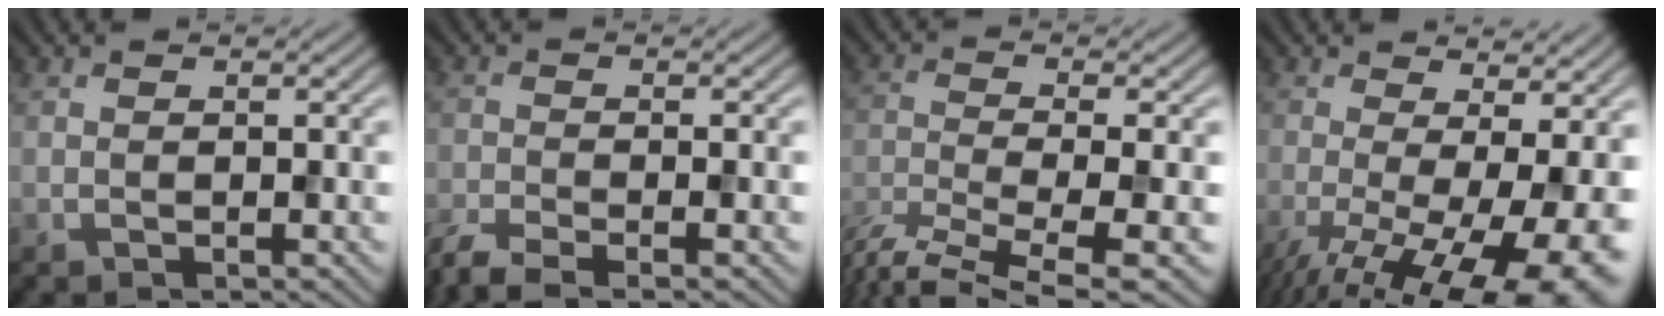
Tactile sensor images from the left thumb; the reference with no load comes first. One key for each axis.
{"total": 4.4, "fx": -3.5, "fy": 0.8, "fz": 2.6, "tx": -0.047, "ty": -0.011, "tz": -0.076}
{"total": 9.0, "fx": -6.6, "fy": 2.0, "fz": 5.7, "tx": -0.120, "ty": -0.022, "tz": -0.117}
{"total": 15.6, "fx": -5.8, "fy": 5.0, "fz": 13.6, "tx": -0.224, "ty": -0.028, "tz": -0.071}